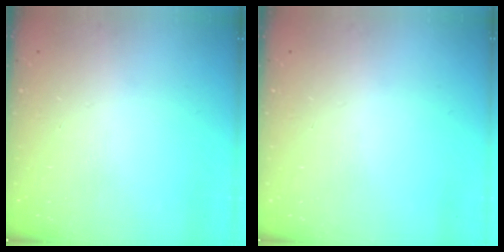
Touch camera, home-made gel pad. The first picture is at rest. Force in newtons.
{"total": 0.0}